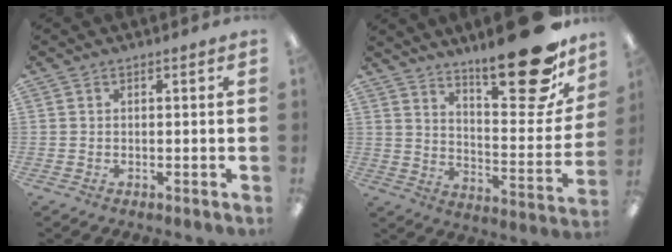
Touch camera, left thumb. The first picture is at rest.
{"total": 23.3, "force": [16.5, 7.5, 14.7], "torque": [-0.194, -0.115, 0.265]}